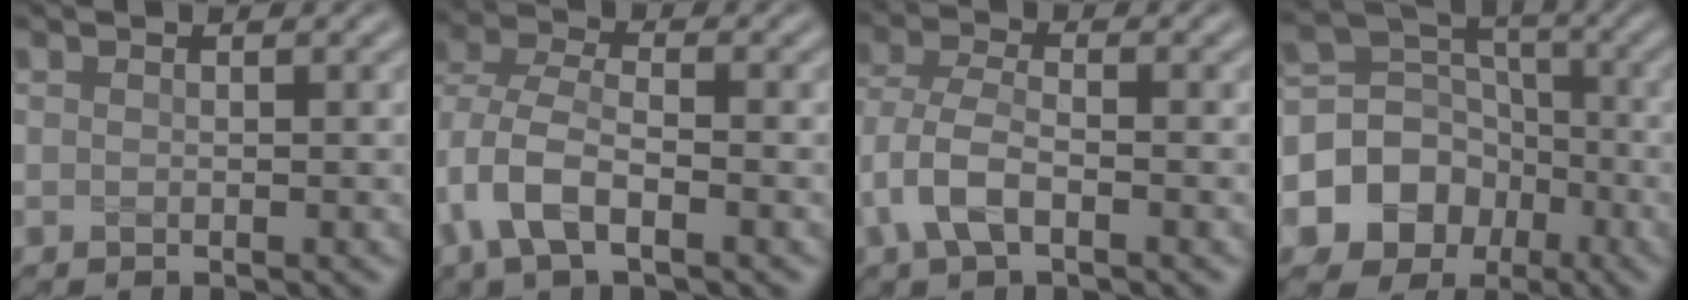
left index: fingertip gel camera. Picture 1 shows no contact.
{"total": 5.9, "force": [-2.1, 3.3, 4.4], "torque": [-0.101, 0.001, -0.050]}
{"total": 4.3, "force": [-1.8, 2.1, 3.3], "torque": [-0.079, 0.003, -0.044]}
{"total": 10.0, "force": [-3.6, 8.8, 3.3], "torque": [-0.068, 0.008, -0.085]}